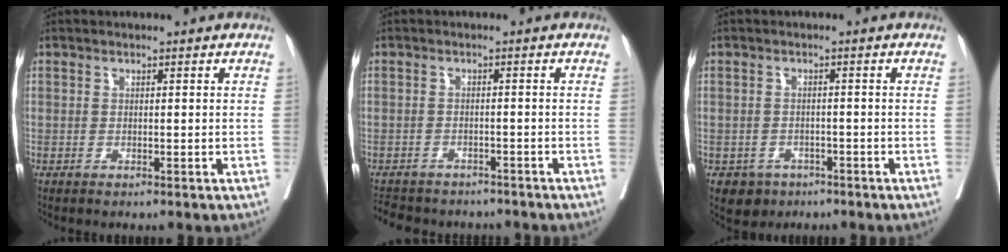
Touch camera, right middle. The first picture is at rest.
{"total": 10.3, "force": [-9.2, 3.8, 2.8], "torque": [-0.059, 0.002, -0.117]}
{"total": 3.6, "force": [-2.1, 2.8, 0.5], "torque": [-0.005, 0.008, -0.028]}